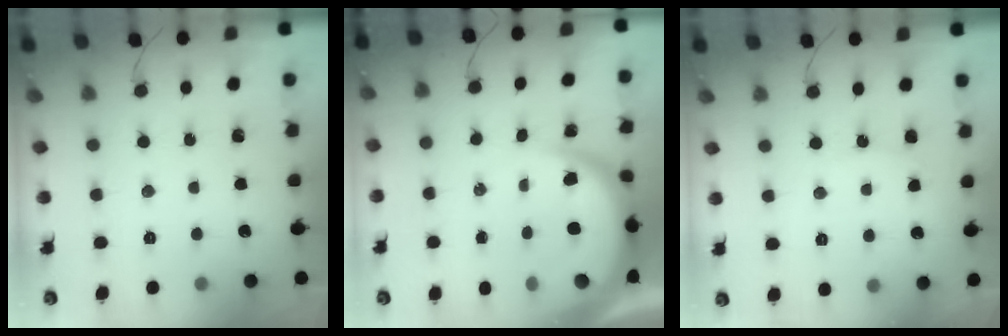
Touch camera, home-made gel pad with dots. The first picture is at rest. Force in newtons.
{"total": 9.0, "press": 8.9, "slide": 1.0}
{"total": 5.9, "press": 5.9, "slide": 0.7}